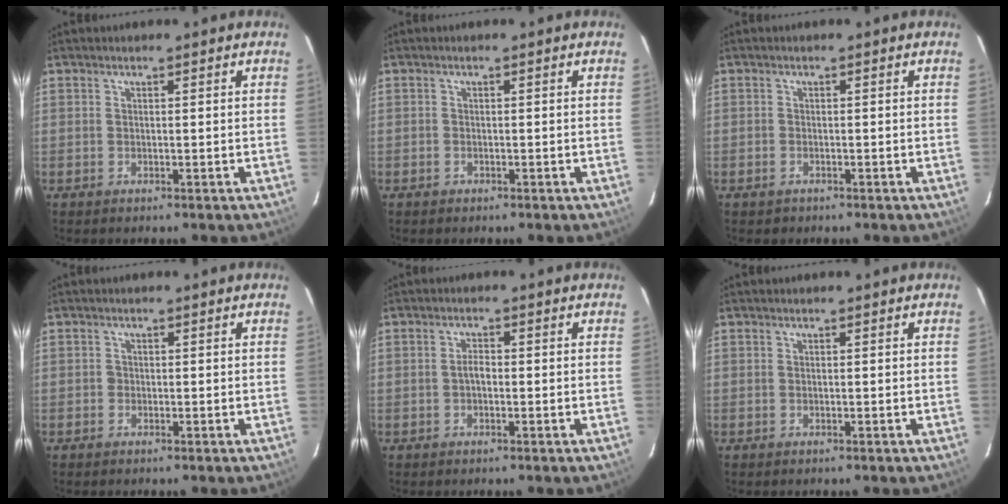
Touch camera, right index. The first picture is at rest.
{"total": 0.9, "force": [-0.6, 0.7, 0.1], "torque": [0.000, 0.003, -0.009]}
{"total": 1.3, "force": [-0.8, 0.9, 0.2], "torque": [-0.004, 0.003, -0.011]}
{"total": 0.8, "force": [-0.2, 0.7, 0.0], "torque": [0.003, 0.001, -0.004]}
{"total": 1.6, "force": [-0.3, 0.9, 1.3], "torque": [-0.024, 0.006, -0.008]}
{"total": 0.0}